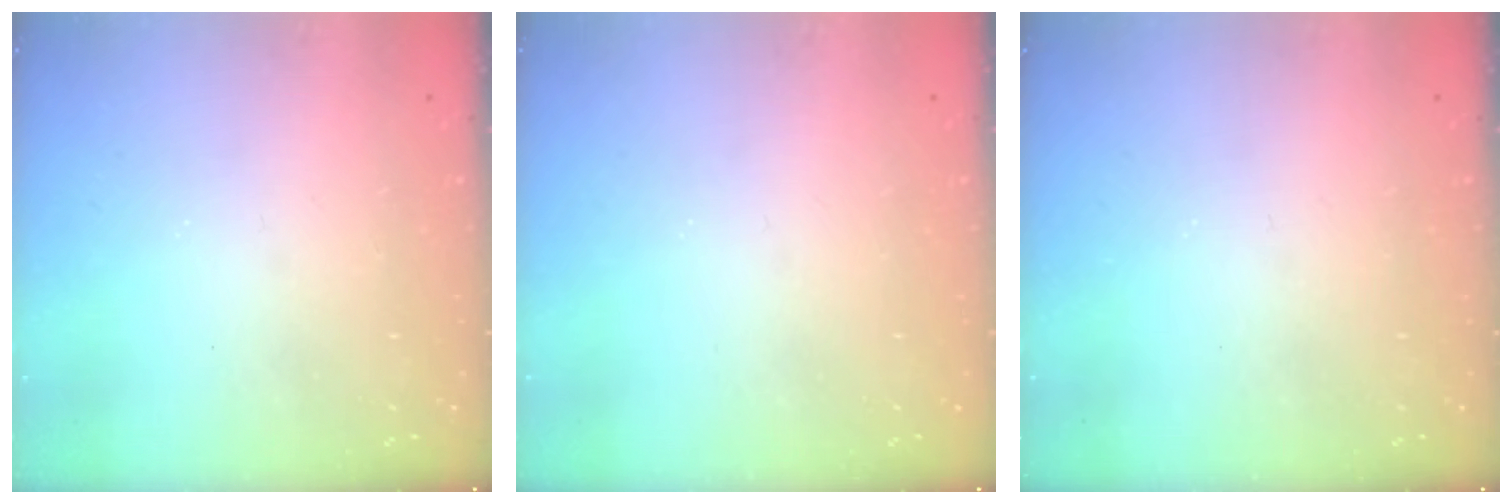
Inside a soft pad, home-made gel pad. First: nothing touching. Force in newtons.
{"total": 0.0}
{"total": 0.0}